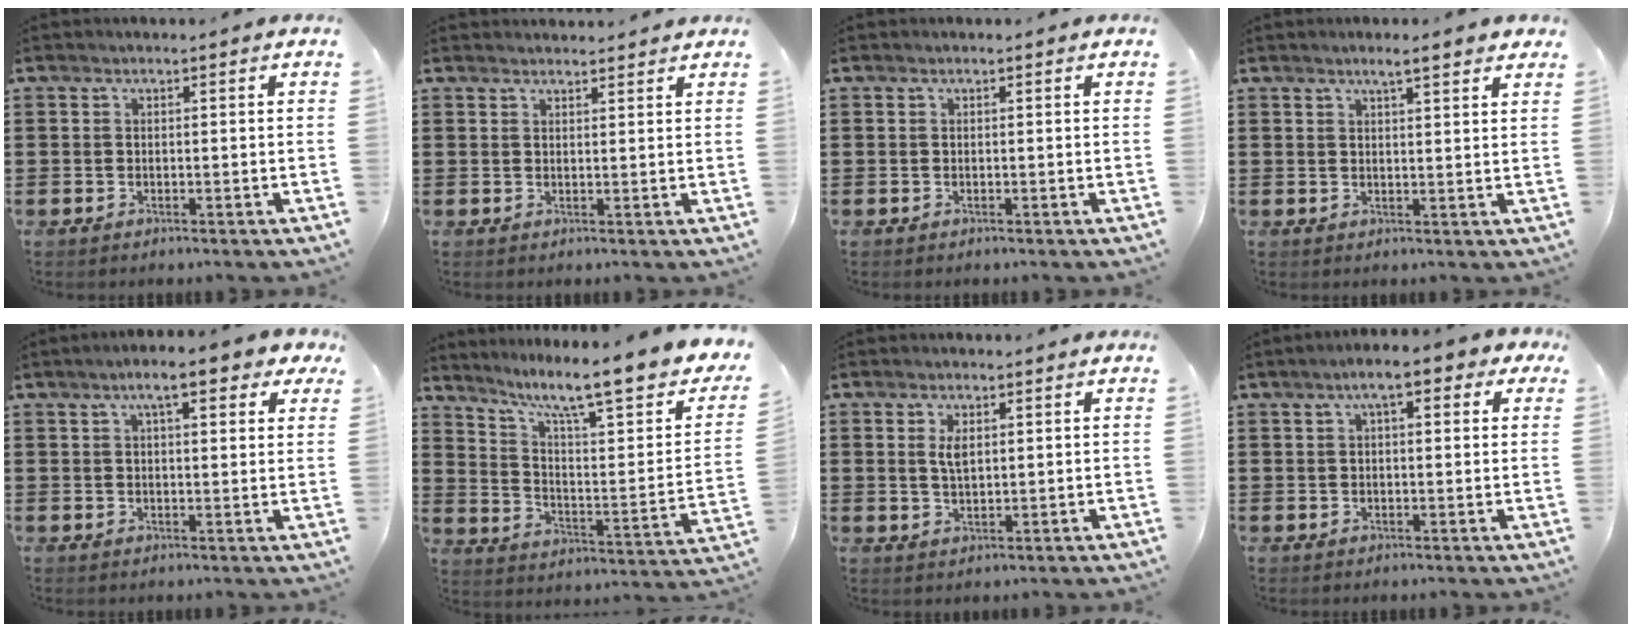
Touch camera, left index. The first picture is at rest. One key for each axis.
{"total": 1.6, "fx": 1.6, "fy": 0.2, "fz": 0.1, "tx": -0.007, "ty": 0.002, "tz": 0.032}
{"total": 0.0}
{"total": 3.3, "fx": 2.6, "fy": 0.1, "fz": 2.0, "tx": -0.045, "ty": 0.001, "tz": 0.046}
{"total": 6.9, "fx": 4.4, "fy": 1.5, "fz": 5.1, "tx": -0.094, "ty": 0.003, "tz": 0.073}
{"total": 10.7, "fx": 8.4, "fy": 1.1, "fz": 6.4, "tx": -0.127, "ty": -0.067, "tz": 0.128}
{"total": 2.8, "fx": 1.0, "fy": 1.1, "fz": 2.3, "tx": -0.051, "ty": 0.005, "tz": 0.017}
{"total": 5.9, "fx": 3.2, "fy": 1.6, "fz": 4.7, "tx": -0.090, "ty": 0.009, "tz": 0.051}